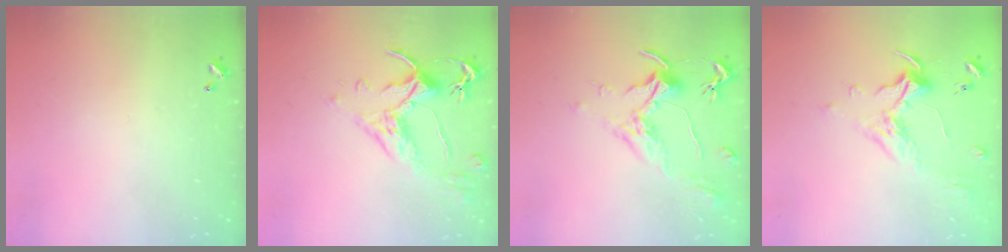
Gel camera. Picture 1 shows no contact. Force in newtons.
{"total": 2.5, "press": 2.2, "slide": 1.3}
{"total": 2.1, "press": 2.0, "slide": 0.8}
{"total": 2.0, "press": 1.9, "slide": 0.6}